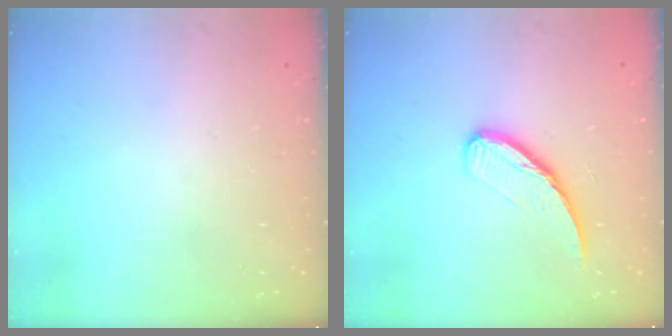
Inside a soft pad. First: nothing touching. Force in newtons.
{"total": 10.3, "press": 10.3, "slide": 0.5}